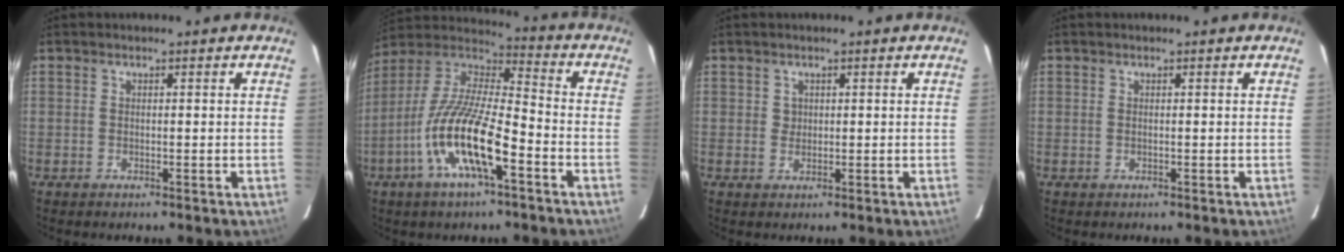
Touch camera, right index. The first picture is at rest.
{"total": 16.8, "force": [-7.2, 4.0, 14.7], "torque": [-0.291, -0.016, -0.146]}
{"total": 1.2, "force": [0.4, 1.2, 0.1], "torque": [0.004, 0.004, 0.007]}
{"total": 0.0}